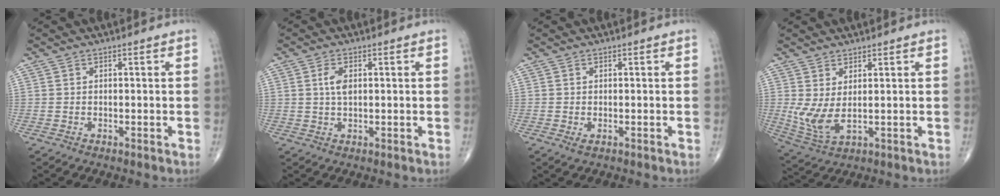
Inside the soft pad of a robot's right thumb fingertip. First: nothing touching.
{"total": 2.8, "force": [0.7, 1.3, 2.4], "torque": [-0.045, -0.004, 0.011]}
{"total": 0.8, "force": [-0.1, 0.5, 0.7], "torque": [-0.013, -0.004, -0.001]}
{"total": 6.5, "force": [1.1, 2.5, 5.9], "torque": [-0.139, -0.017, 0.034]}